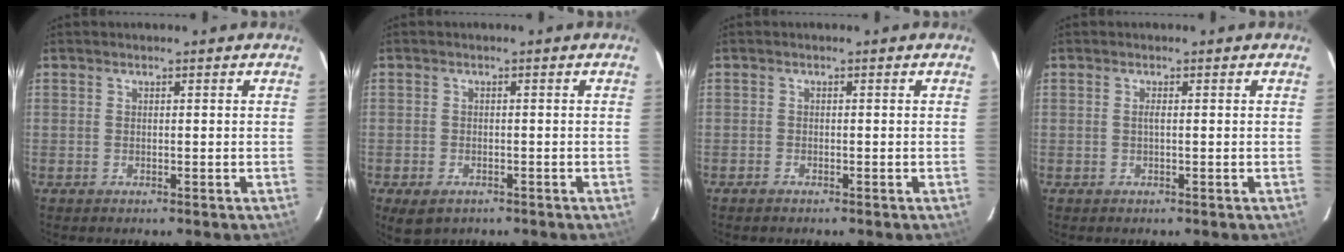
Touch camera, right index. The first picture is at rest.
{"total": 4.1, "force": [-2.4, 2.6, 2.0], "torque": [-0.044, -0.010, -0.036]}
{"total": 0.9, "force": [-0.8, 0.4, 0.1], "torque": [-0.006, 0.002, -0.016]}
{"total": 0.7, "force": [0.0, -0.1, 0.7], "torque": [-0.013, 0.002, -0.003]}